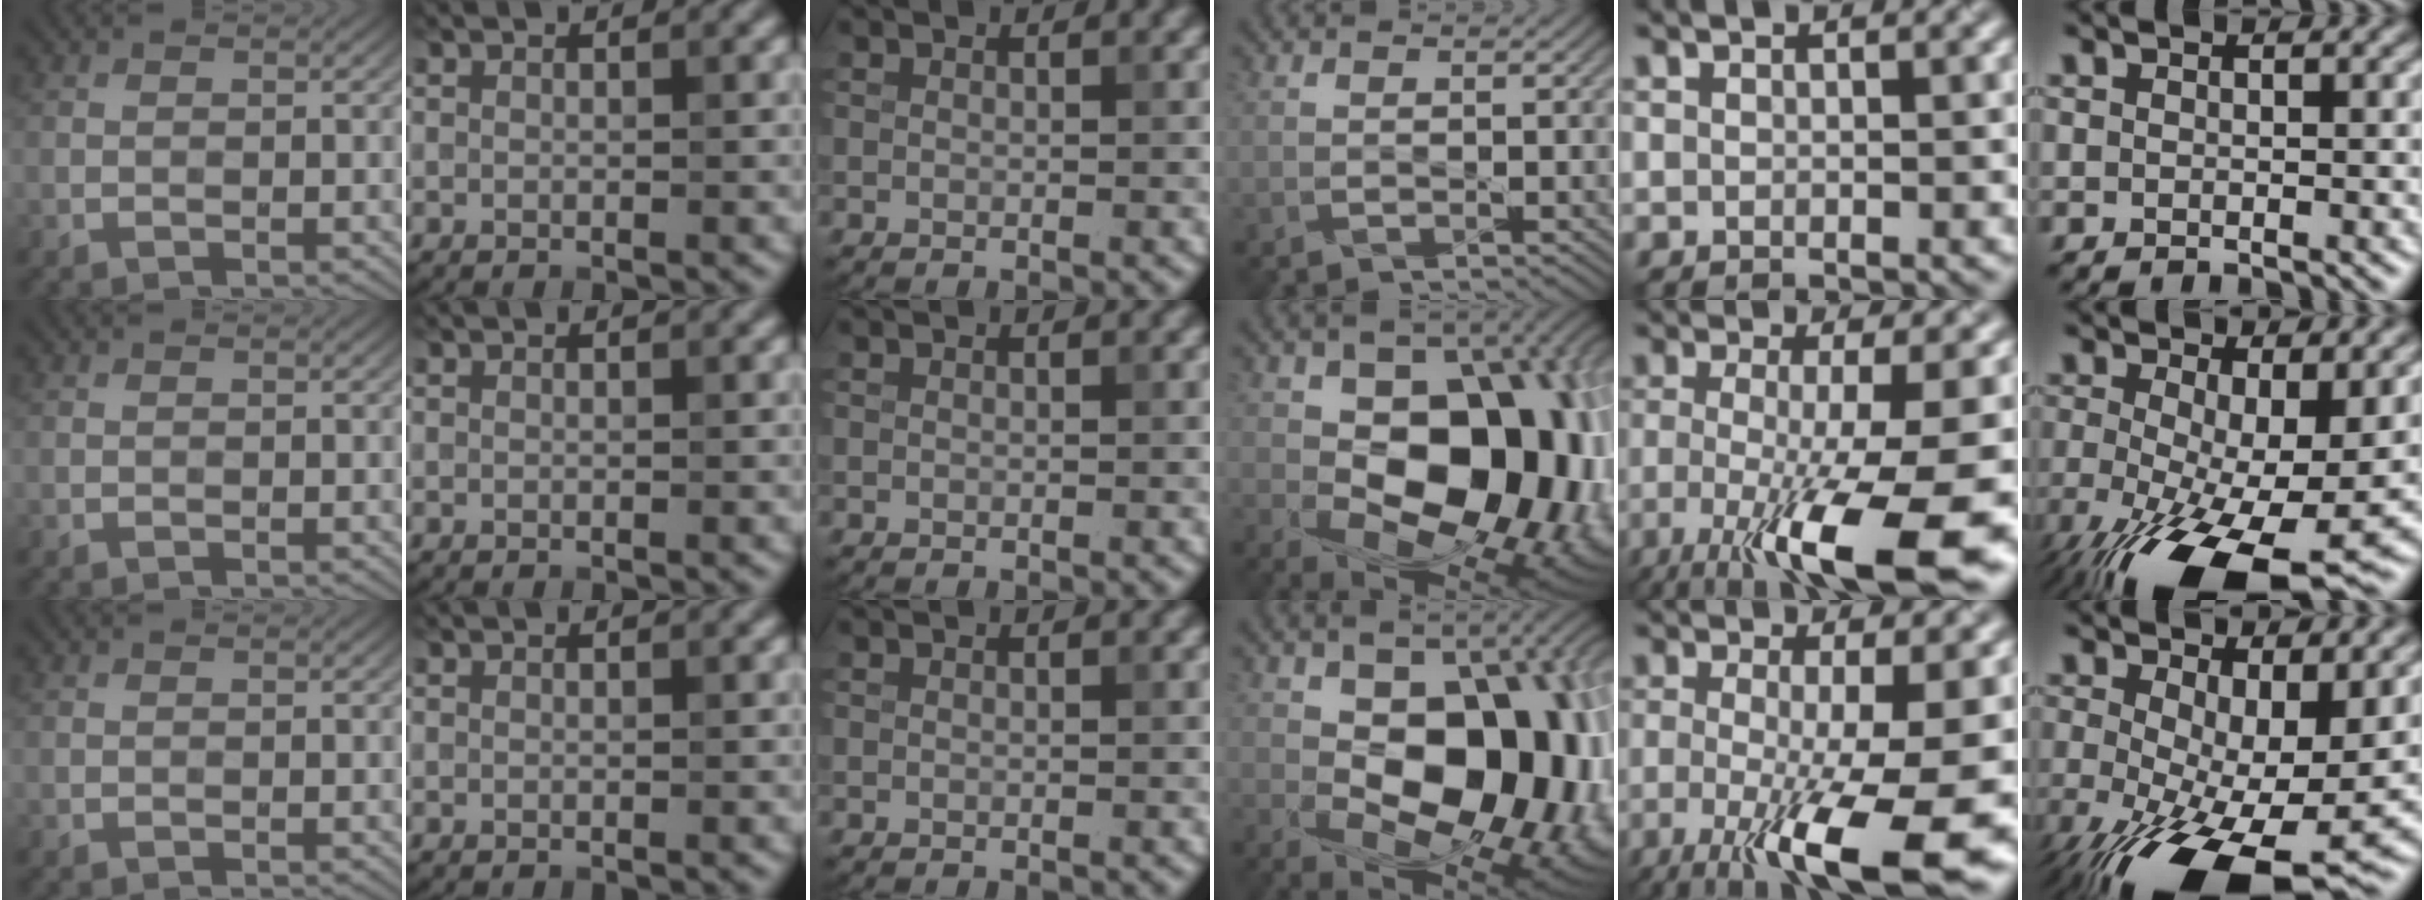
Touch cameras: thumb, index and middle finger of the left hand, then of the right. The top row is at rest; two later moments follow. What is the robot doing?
{"motion": "shake", "object": "tambourine"}